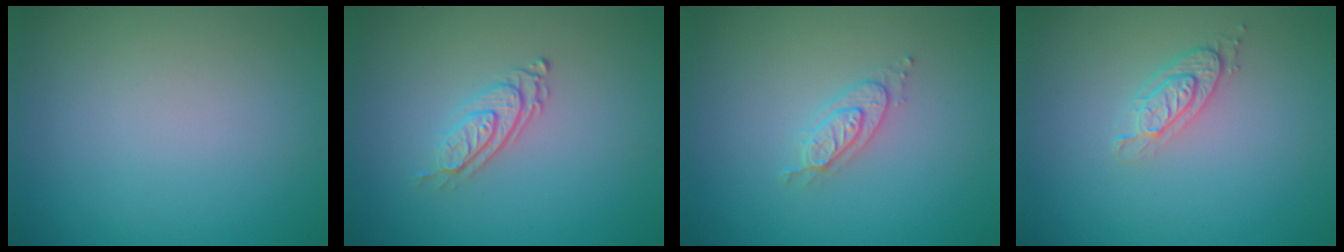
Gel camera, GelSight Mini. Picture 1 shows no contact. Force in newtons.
{"total": 2.8, "press": 2.0, "slide": 2.0}
{"total": 2.2, "press": 2.2, "slide": 0.3}
{"total": 2.1, "press": 1.9, "slide": 0.9}